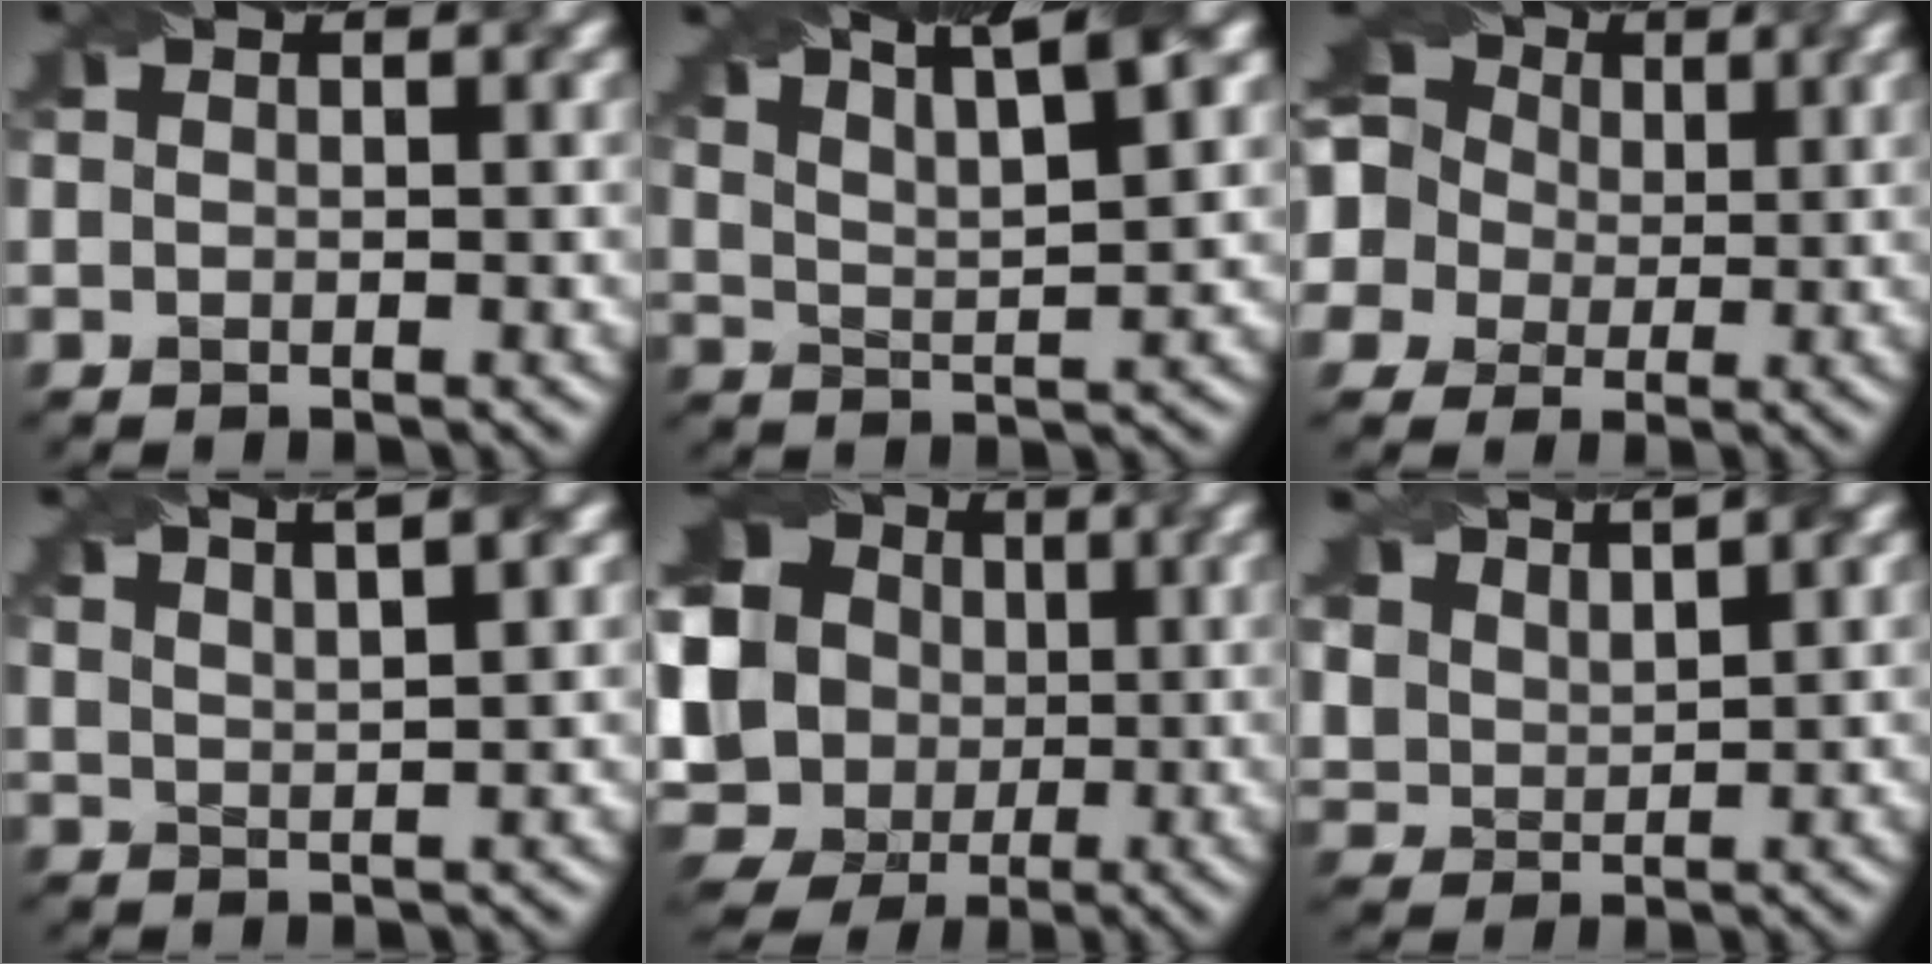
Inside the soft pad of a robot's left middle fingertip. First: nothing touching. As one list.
[{"total": 9.9, "force": [7.6, 2.7, 5.6], "torque": [-0.071, 0.036, 0.083]}, {"total": 10.7, "force": [3.8, 8.9, 4.7], "torque": [-0.103, 0.039, 0.035]}, {"total": 6.6, "force": [4.8, 2.2, 3.9], "torque": [-0.022, 0.045, 0.034]}, {"total": 17.0, "force": [0.8, 15.7, 6.5], "torque": [-0.168, 0.026, -0.024]}, {"total": 6.7, "force": [5.8, 2.5, 2.2], "torque": [-0.070, 0.012, 0.107]}]